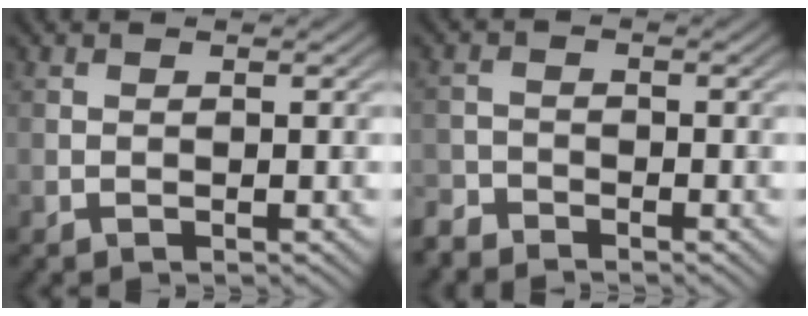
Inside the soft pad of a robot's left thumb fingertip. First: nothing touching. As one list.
[{"total": 2.6, "force": [-2.5, 0.8, 0.4], "torque": [-0.008, -0.005, -0.061]}]